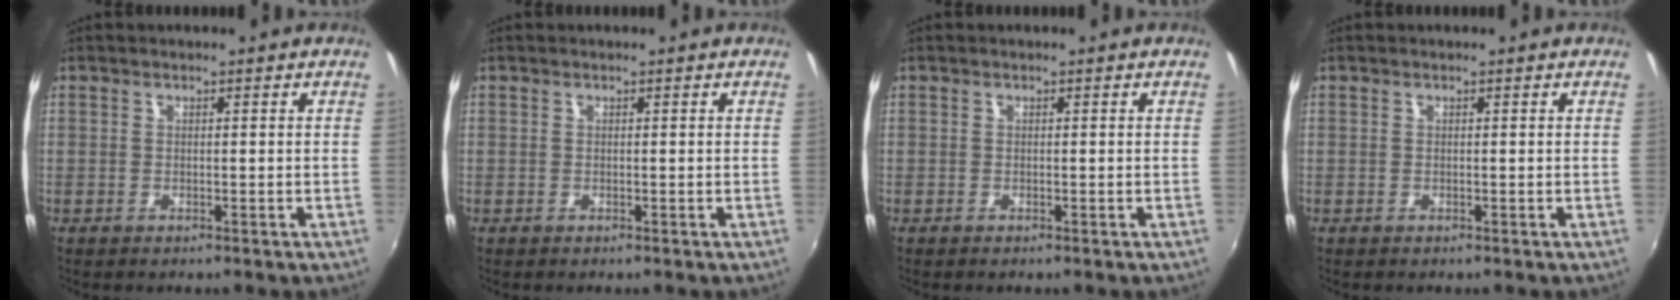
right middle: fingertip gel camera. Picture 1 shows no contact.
{"total": 0.0}
{"total": 0.0}
{"total": 0.0}